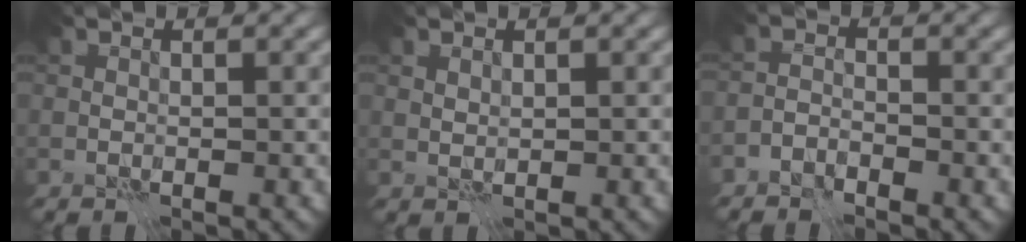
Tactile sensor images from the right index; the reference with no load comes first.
{"total": 0.6, "force": [0.6, 0.1, 0.2], "torque": [-0.004, 0.000, 0.015]}
{"total": 1.7, "force": [-1.7, 0.2, 0.2], "torque": [0.000, 0.007, -0.040]}